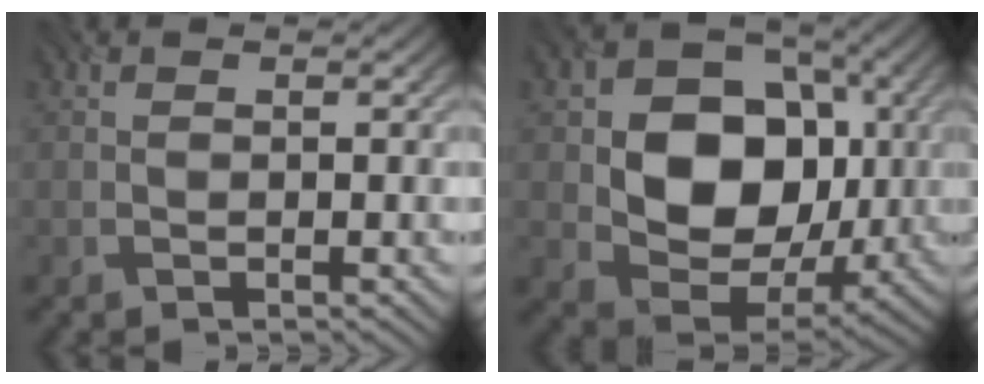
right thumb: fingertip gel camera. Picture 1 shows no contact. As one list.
[{"total": 12.6, "force": [0.6, 9.9, 7.9], "torque": [-0.141, -0.006, 0.006]}]